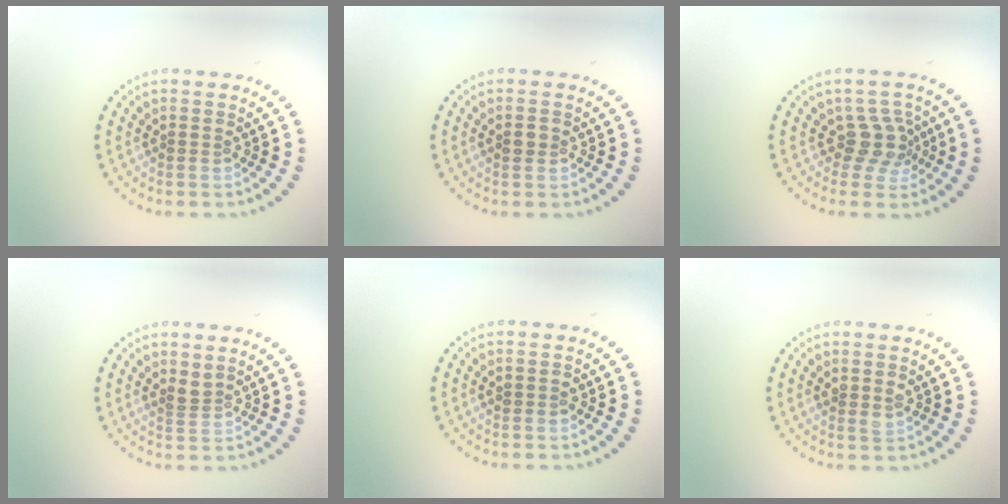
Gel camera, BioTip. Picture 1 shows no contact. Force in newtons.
{"total": 1.3, "press": 1.3, "slide": 0.0}
{"total": 2.7, "press": 2.1, "slide": 1.7}
{"total": 1.1, "press": 0.7, "slide": 0.8}
{"total": 0.8, "press": 0.8, "slide": 0.1}
{"total": 1.0, "press": 1.0, "slide": 0.4}